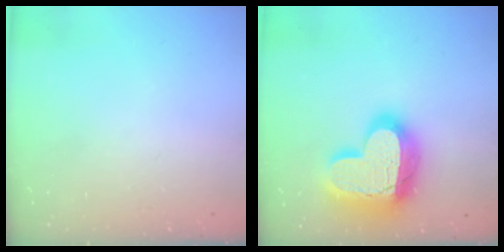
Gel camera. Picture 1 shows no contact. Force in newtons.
{"total": 23.6, "press": 23.5, "slide": 2.0}